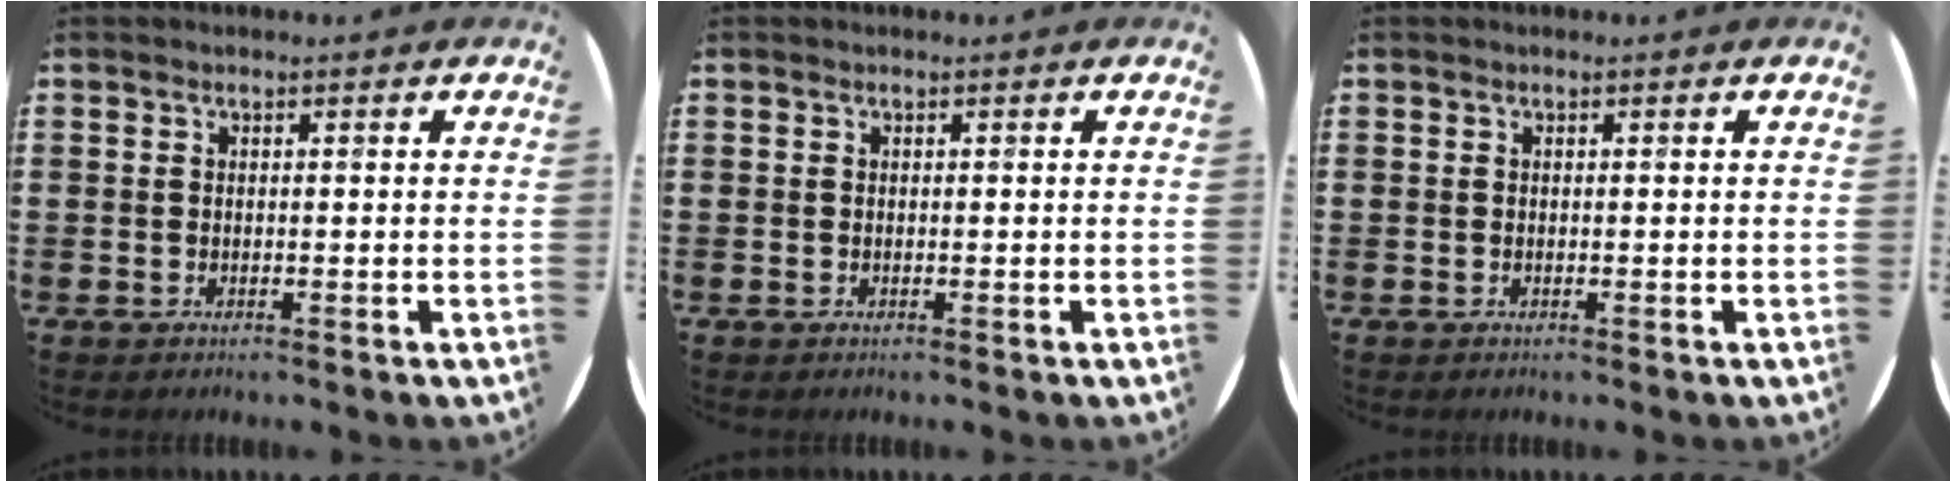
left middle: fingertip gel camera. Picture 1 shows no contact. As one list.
[{"total": 0.0}, {"total": 0.0}]